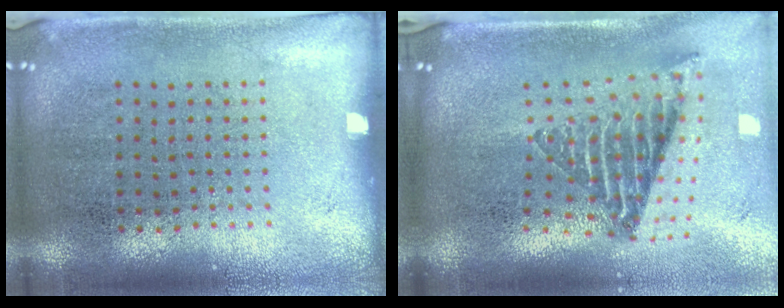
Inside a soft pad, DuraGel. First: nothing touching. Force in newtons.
{"total": 2.5, "press": 1.6, "slide": 1.9}